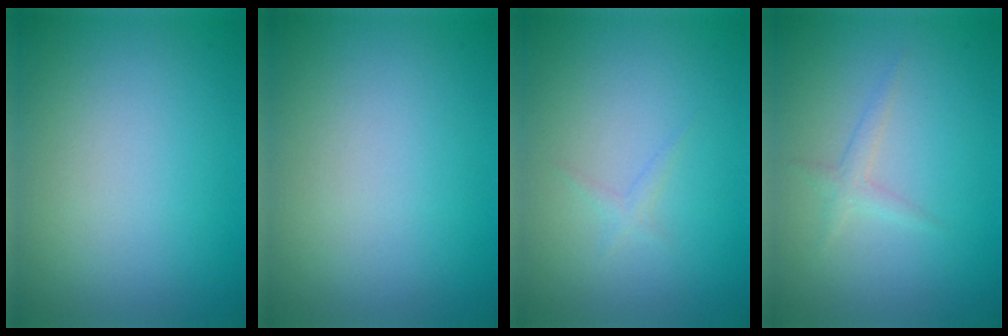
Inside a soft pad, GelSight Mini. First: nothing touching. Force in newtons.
{"total": 0.0}
{"total": 0.7, "press": 0.7, "slide": 0.0}
{"total": 1.2, "press": 1.2, "slide": 0.1}